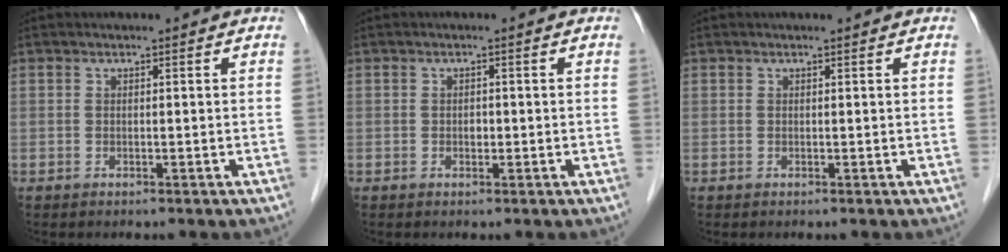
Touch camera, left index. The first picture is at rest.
{"total": 0.8, "force": [-0.1, 0.6, 0.5], "torque": [-0.009, 0.001, -0.003]}
{"total": 0.6, "force": [0.6, -0.1, 0.1], "torque": [-0.008, -0.001, 0.010]}